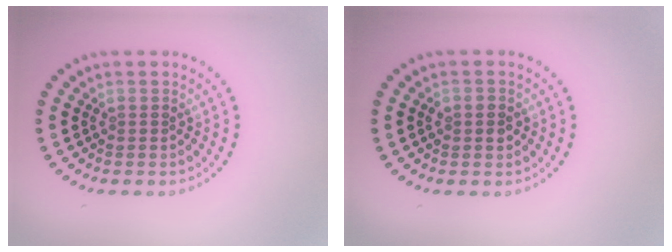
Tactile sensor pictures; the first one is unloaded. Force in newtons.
{"total": 1.4, "press": 1.4, "slide": 0.3}